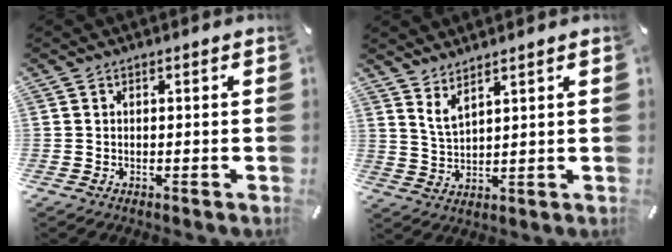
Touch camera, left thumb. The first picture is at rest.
{"total": 4.1, "force": [3.5, 0.8, 2.0], "torque": [-0.048, -0.014, 0.065]}